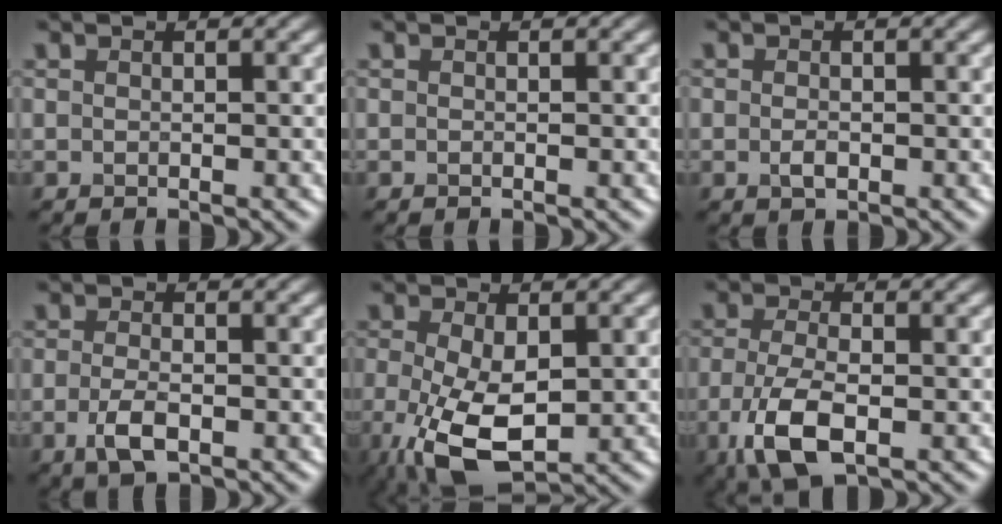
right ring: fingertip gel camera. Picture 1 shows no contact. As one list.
[{"total": 0.0}, {"total": 1.3, "force": [-0.4, 0.8, 0.9], "torque": [-0.018, -0.001, -0.008]}, {"total": 3.0, "force": [-1.1, 1.4, 2.4], "torque": [-0.052, -0.005, -0.024]}, {"total": 7.8, "force": [-1.9, 3.9, 6.5], "torque": [-0.149, -0.017, -0.031]}, {"total": 6.2, "force": [-2.0, 3.0, 5.0], "torque": [-0.123, -0.010, -0.041]}]